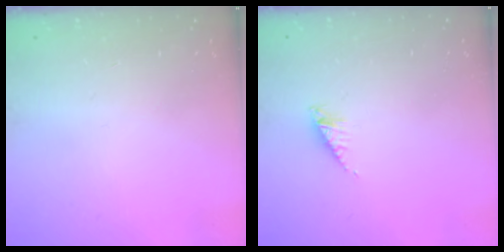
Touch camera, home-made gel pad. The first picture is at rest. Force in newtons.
{"total": 3.8, "press": 3.8, "slide": 0.5}